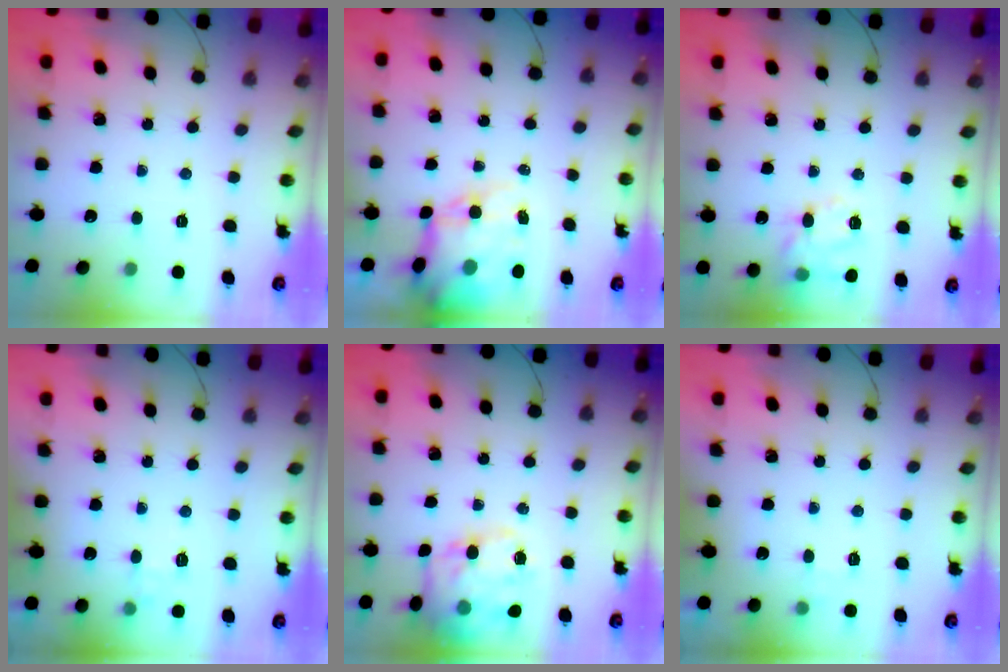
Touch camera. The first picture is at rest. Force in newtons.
{"total": 14.5, "press": 14.0, "slide": 3.8}
{"total": 14.7, "press": 14.5, "slide": 1.8}
{"total": 6.8, "press": 6.6, "slide": 1.7}
{"total": 16.6, "press": 16.5, "slide": 1.6}
{"total": 3.1, "press": 2.7, "slide": 1.6}